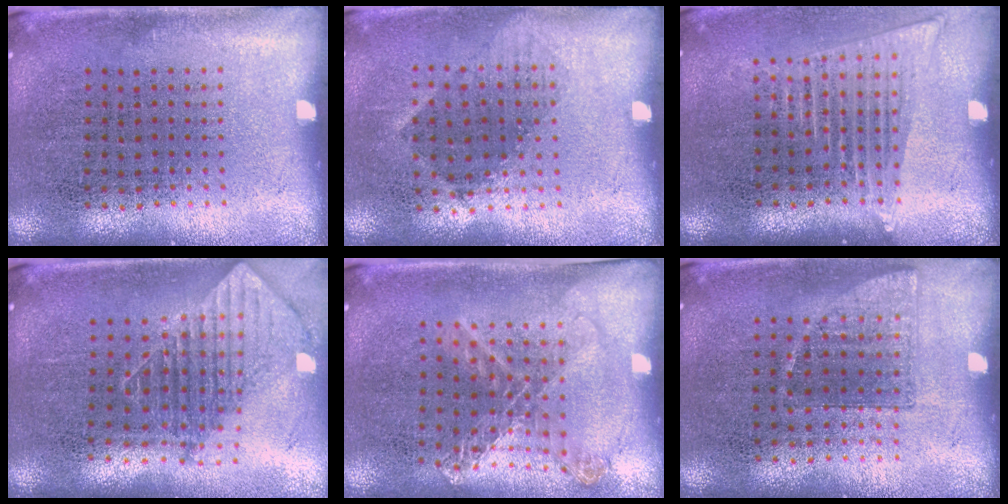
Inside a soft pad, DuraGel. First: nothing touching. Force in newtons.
{"total": 1.0, "press": 0.8, "slide": 0.6}
{"total": 1.6, "press": 1.4, "slide": 0.7}
{"total": 1.7, "press": 1.3, "slide": 1.0}
{"total": 1.1, "press": 1.1, "slide": 0.0}
{"total": 0.7, "press": 0.7, "slide": 0.2}